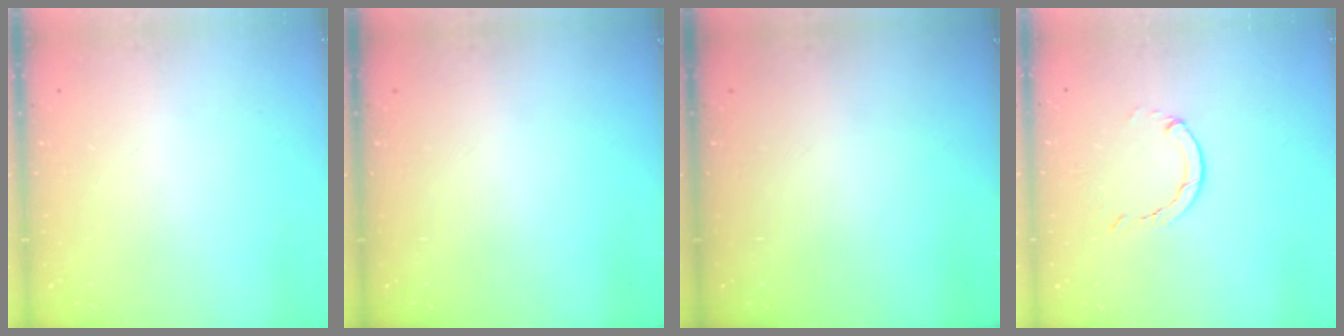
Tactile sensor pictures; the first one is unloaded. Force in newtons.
{"total": 0.0}
{"total": 0.0}
{"total": 1.3, "press": 1.3, "slide": 0.3}